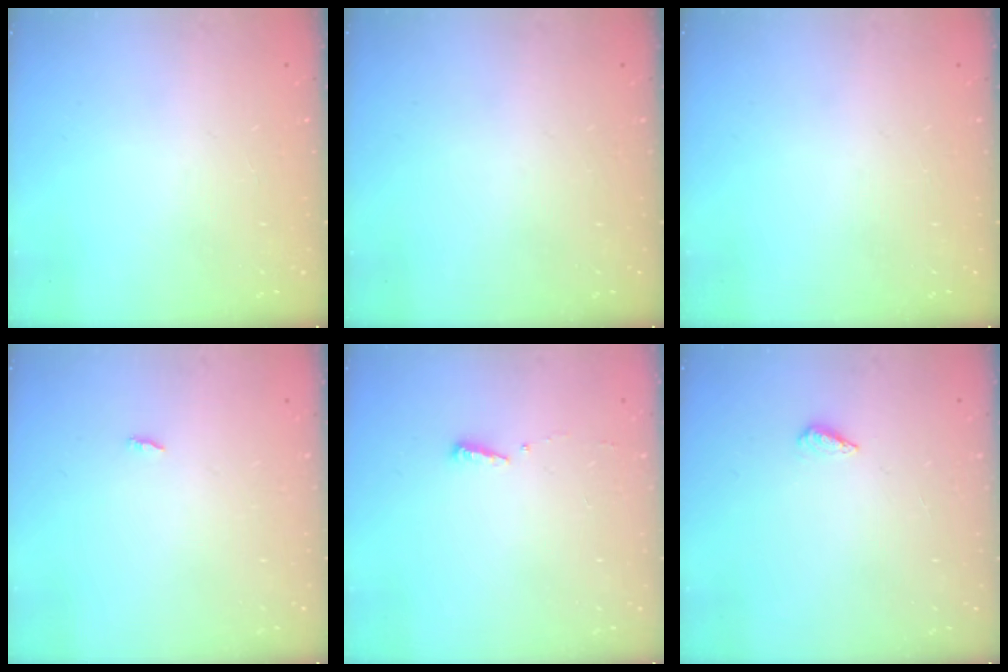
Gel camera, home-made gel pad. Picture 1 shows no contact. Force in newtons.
{"total": 0.0}
{"total": 0.0}
{"total": 1.8, "press": 1.8, "slide": 0.2}
{"total": 3.6, "press": 3.5, "slide": 0.8}
{"total": 2.3, "press": 2.2, "slide": 0.8}